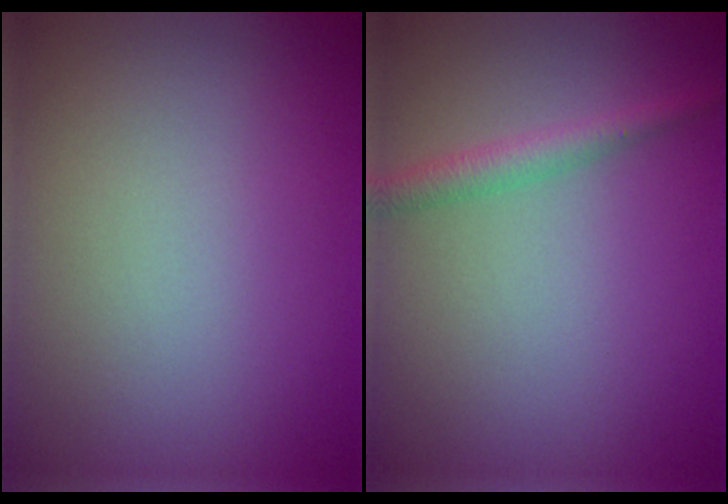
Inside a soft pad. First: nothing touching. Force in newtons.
{"total": 1.9, "press": 1.9, "slide": 0.0}